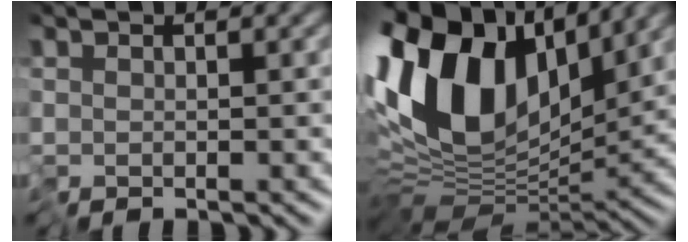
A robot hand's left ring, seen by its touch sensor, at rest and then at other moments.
{"total": 14.3, "force": [4.8, 8.3, 10.7], "torque": [-0.233, 0.027, 0.080]}